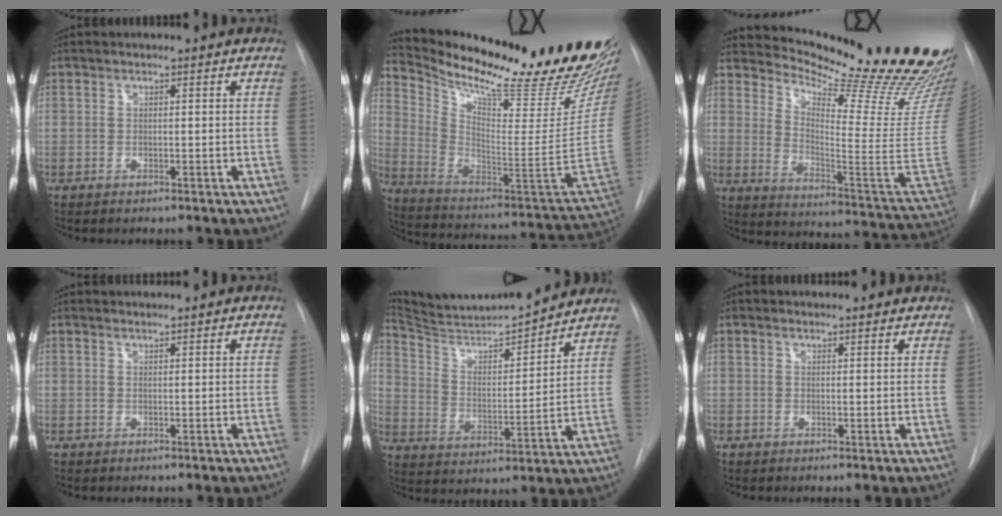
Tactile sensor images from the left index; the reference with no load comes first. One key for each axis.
{"total": 29.1, "fx": 24.3, "fy": 1.8, "fz": 15.8, "tx": -0.265, "ty": -0.110, "tz": 0.344}
{"total": 25.1, "fx": 21.3, "fy": 0.7, "fz": 13.2, "tx": -0.199, "ty": -0.132, "tz": 0.274}
{"total": 0.6, "fx": 0.6, "fy": -0.3, "fz": 0.0, "tx": 0.000, "ty": 0.009, "tz": 0.017}
{"total": 17.6, "fx": 16.5, "fy": 0.7, "fz": 5.9, "tx": -0.104, "ty": -0.013, "tz": 0.264}
{"total": 3.3, "fx": 3.1, "fy": 0.7, "fz": 0.4, "tx": -0.006, "ty": 0.006, "tz": 0.026}